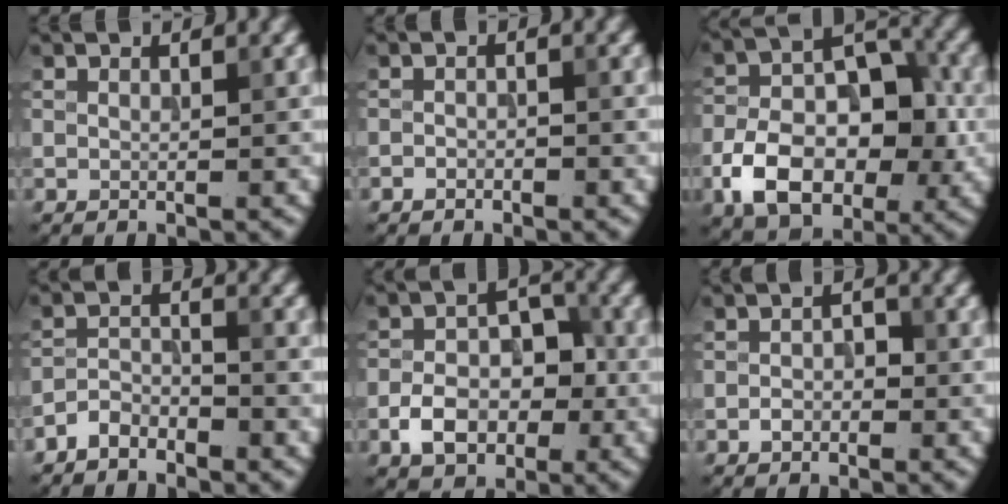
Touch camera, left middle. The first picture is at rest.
{"total": 1.0, "force": [-0.7, 0.5, 0.4], "torque": [-0.005, 0.002, -0.014]}
{"total": 10.0, "force": [-3.4, 6.0, 7.2], "torque": [-0.124, 0.003, -0.060]}
{"total": 2.2, "force": [-1.9, 0.9, 0.8], "torque": [-0.013, 0.010, -0.042]}
{"total": 5.5, "force": [-2.0, 3.6, 3.6], "torque": [-0.051, 0.004, -0.036]}
{"total": 1.8, "force": [-0.8, 1.2, 1.0], "torque": [-0.015, 0.004, -0.016]}